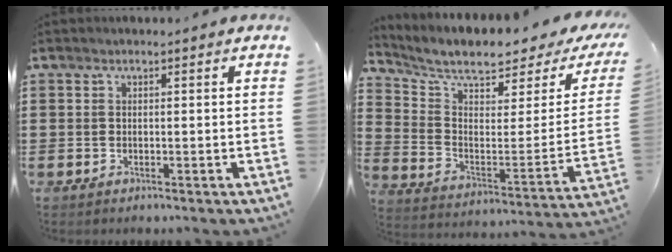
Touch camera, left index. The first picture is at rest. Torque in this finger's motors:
{"motor_torque": [2.13, 0.00, 1.05, 0.21]}